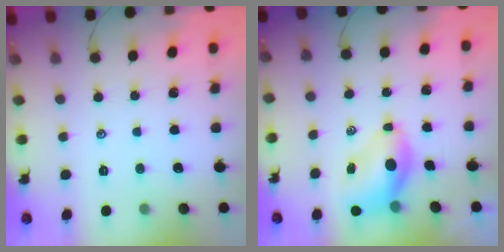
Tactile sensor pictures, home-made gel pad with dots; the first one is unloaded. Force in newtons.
{"total": 7.0, "press": 6.8, "slide": 1.6}